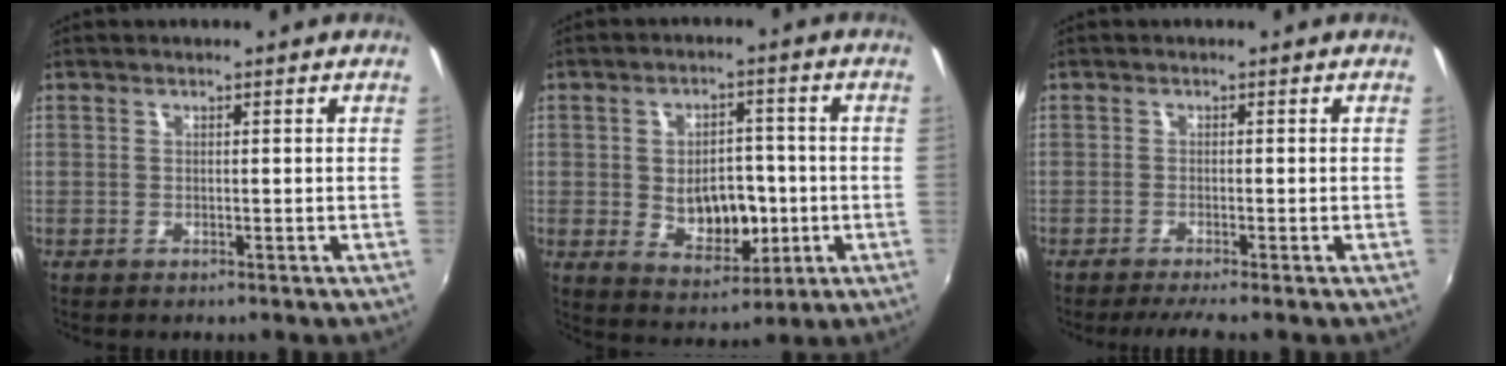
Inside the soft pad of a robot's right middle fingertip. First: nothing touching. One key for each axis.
{"total": 10.3, "fx": -1.4, "fy": 6.8, "fz": 7.6, "tx": -0.134, "ty": -0.004, "tz": -0.005}
{"total": 3.0, "fx": -2.4, "fy": -0.6, "fz": 1.6, "tx": -0.033, "ty": -0.012, "tz": -0.046}